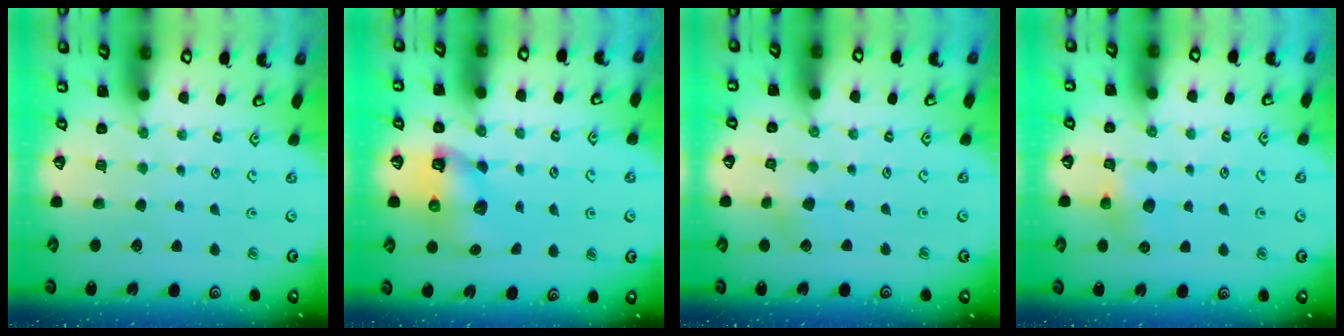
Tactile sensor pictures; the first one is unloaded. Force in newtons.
{"total": 8.2, "press": 8.2, "slide": 1.1}
{"total": 4.3, "press": 4.3, "slide": 0.4}
{"total": 4.8, "press": 4.8, "slide": 0.4}